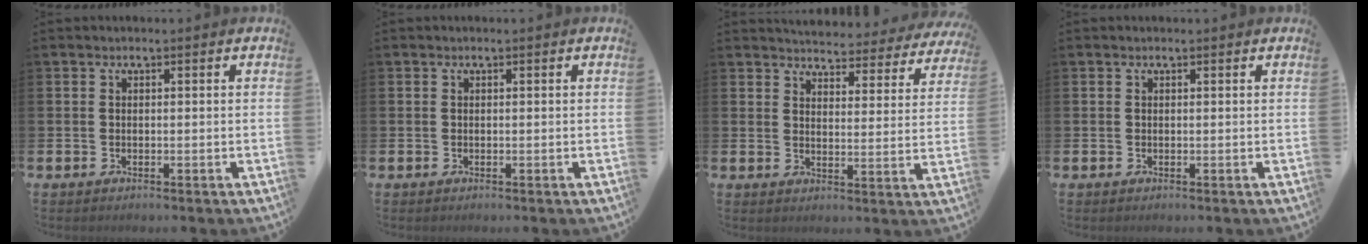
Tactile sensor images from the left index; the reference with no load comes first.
{"total": 0.0}
{"total": 4.4, "force": [4.3, 0.8, 0.3], "torque": [-0.024, -0.037, 0.074]}
{"total": 0.0}